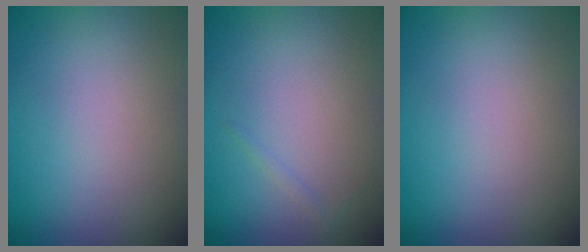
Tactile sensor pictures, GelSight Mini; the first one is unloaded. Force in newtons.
{"total": 0.5, "press": 0.5, "slide": 0.0}
{"total": 0.0}